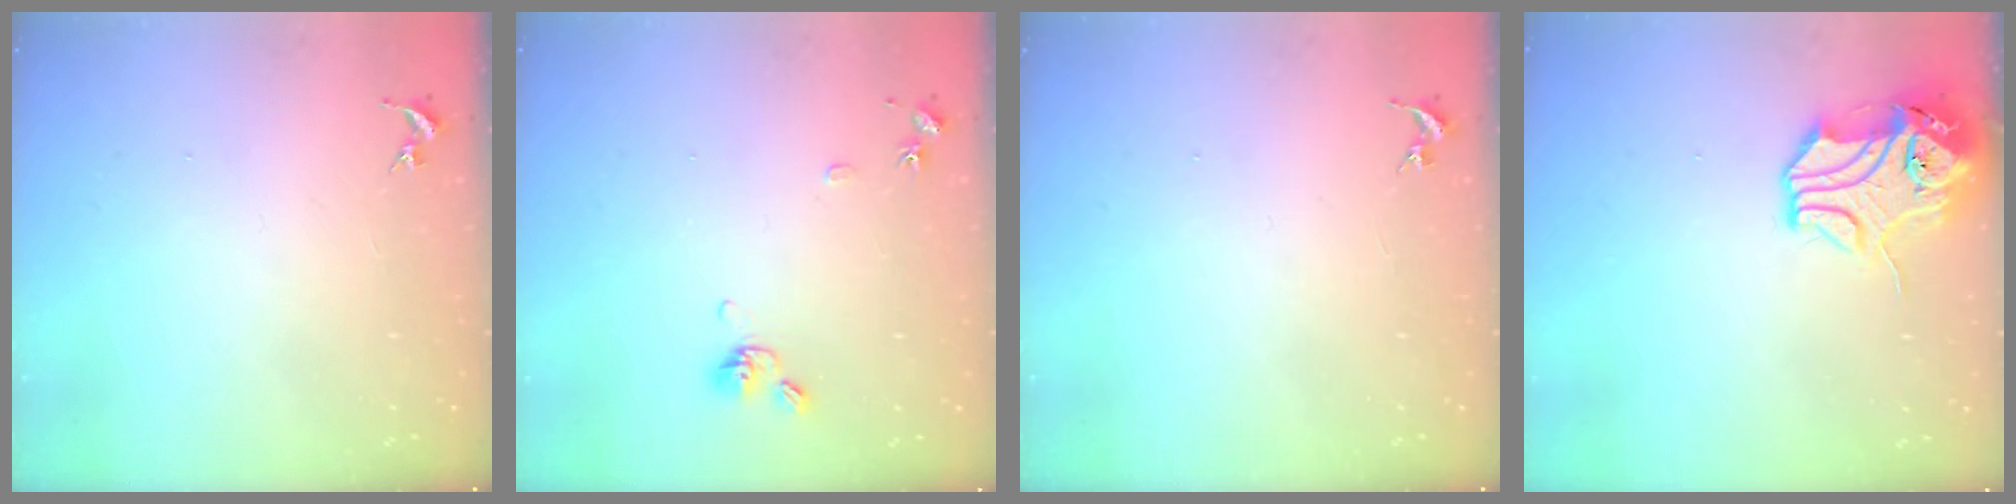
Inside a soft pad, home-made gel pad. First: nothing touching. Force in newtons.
{"total": 8.5, "press": 8.3, "slide": 2.0}
{"total": 0.0}
{"total": 13.2, "press": 13.0, "slide": 2.0}